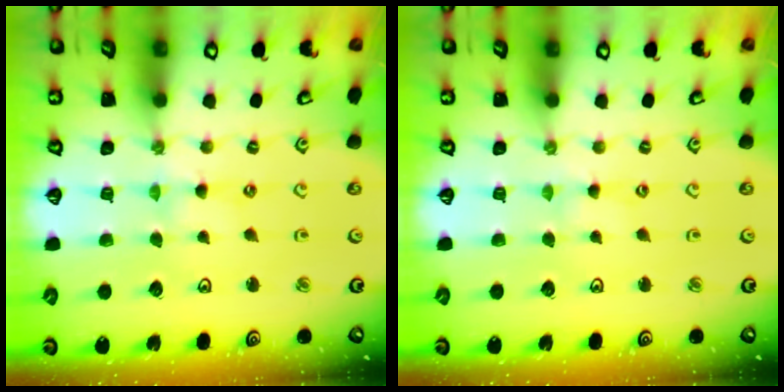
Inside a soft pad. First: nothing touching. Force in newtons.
{"total": 0.0}